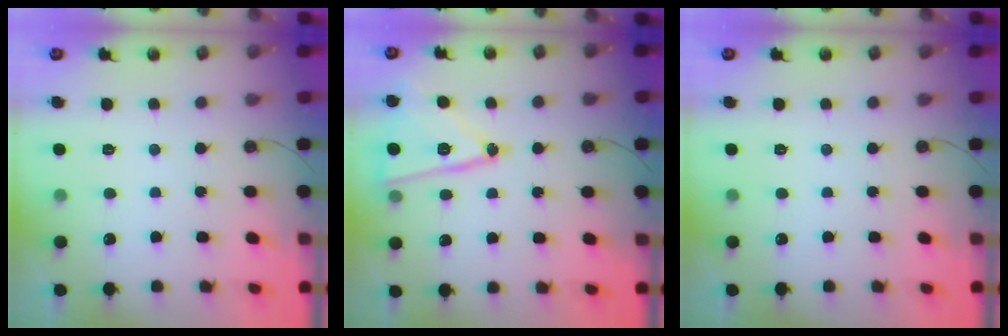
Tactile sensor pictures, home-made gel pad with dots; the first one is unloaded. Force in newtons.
{"total": 15.2, "press": 15.2, "slide": 0.7}
{"total": 0.0}